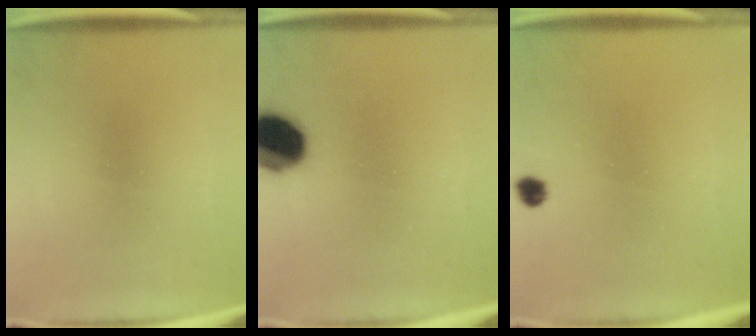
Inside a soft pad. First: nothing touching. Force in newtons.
{"total": 12.5}
{"total": 1.8}